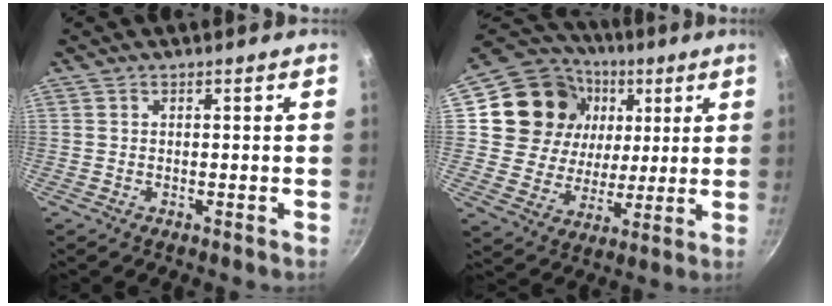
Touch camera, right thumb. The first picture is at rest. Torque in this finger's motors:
{"motor_torque": [0.51, 2.98, 0.52, 0.07, 0.09]}